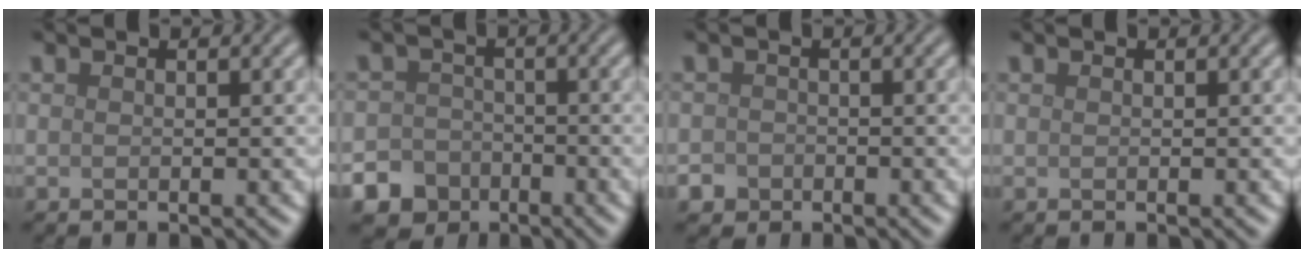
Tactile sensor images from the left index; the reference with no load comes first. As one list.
[{"total": 7.9, "force": [-4.9, 6.1, 1.0], "torque": [-0.007, -0.028, -0.099]}, {"total": 2.0, "force": [-1.1, 1.7, 0.2], "torque": [0.010, 0.003, -0.020]}, {"total": 0.0}]